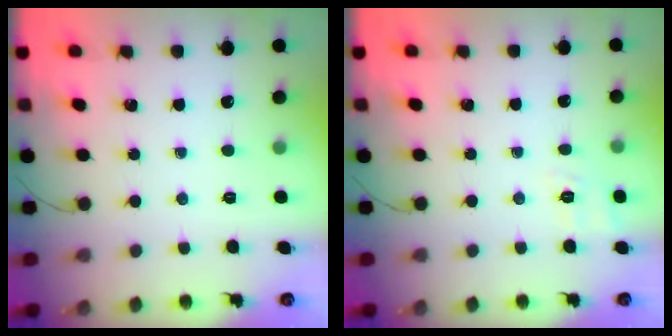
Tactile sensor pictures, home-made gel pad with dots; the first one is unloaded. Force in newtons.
{"total": 2.7, "press": 1.9, "slide": 2.0}